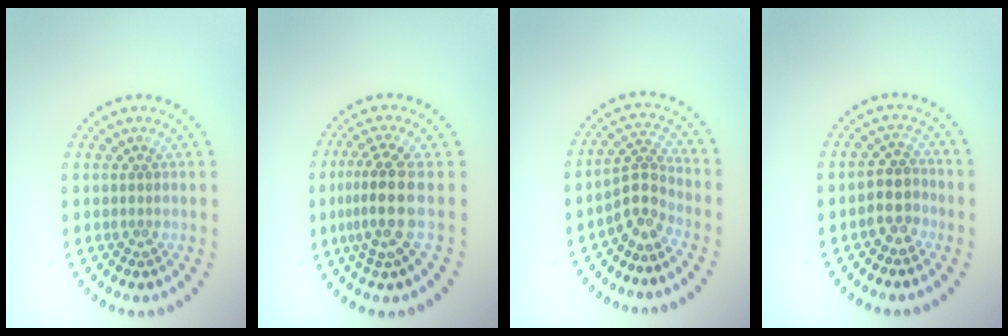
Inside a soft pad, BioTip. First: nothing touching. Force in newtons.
{"total": 3.9, "press": 3.0, "slide": 2.5}
{"total": 2.9, "press": 2.1, "slide": 2.0}
{"total": 2.6, "press": 2.3, "slide": 1.3}